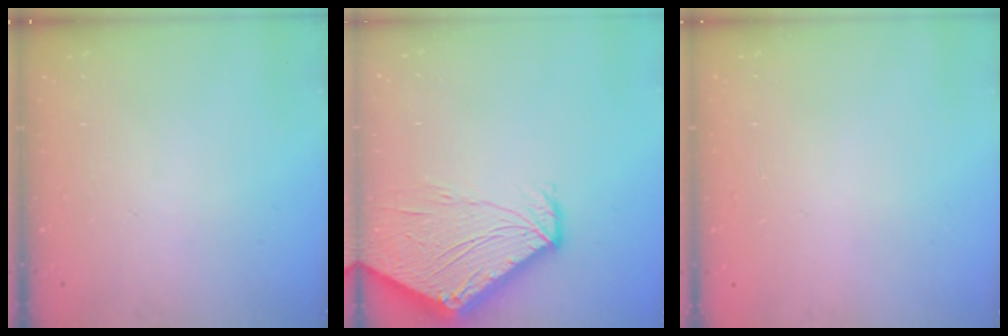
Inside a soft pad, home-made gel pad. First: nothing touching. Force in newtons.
{"total": 10.9, "press": 10.8, "slide": 1.2}
{"total": 0.0}